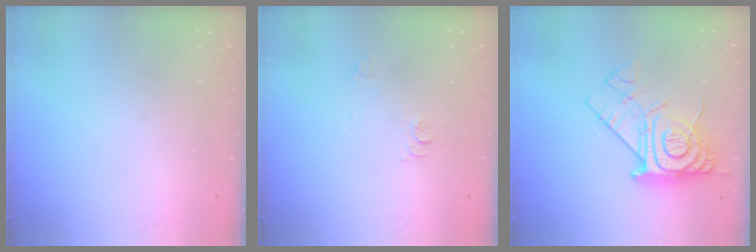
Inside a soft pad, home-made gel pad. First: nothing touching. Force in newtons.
{"total": 7.4, "press": 7.3, "slide": 0.8}
{"total": 14.8, "press": 14.7, "slide": 1.3}